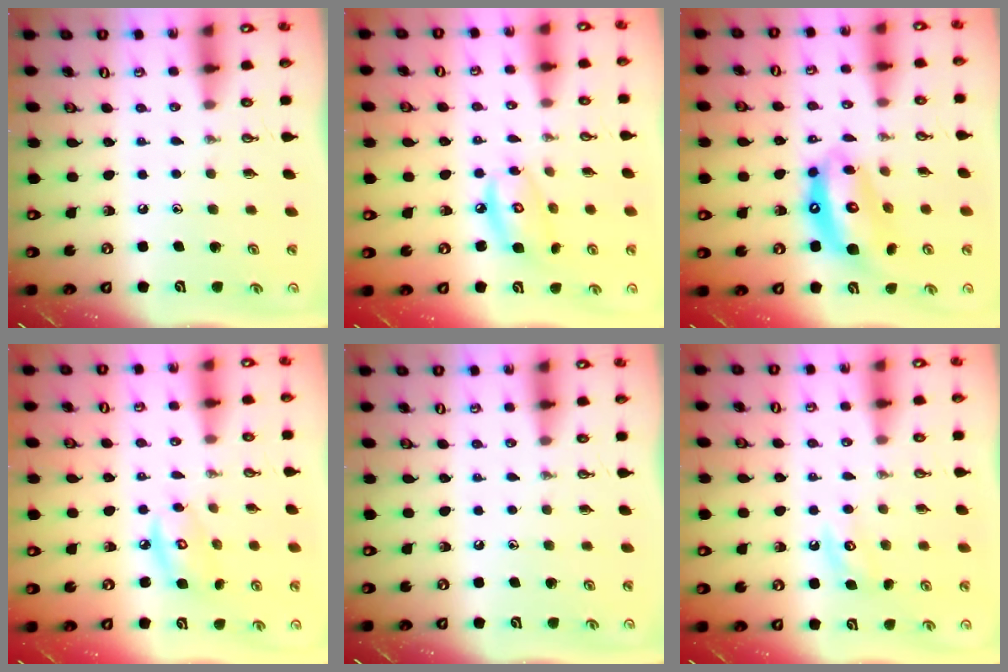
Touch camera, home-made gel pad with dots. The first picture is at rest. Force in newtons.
{"total": 8.7, "press": 8.7, "slide": 0.6}
{"total": 13.5, "press": 13.4, "slide": 1.7}
{"total": 6.6, "press": 6.6, "slide": 0.2}
{"total": 0.0}
{"total": 3.7, "press": 3.6, "slide": 0.6}